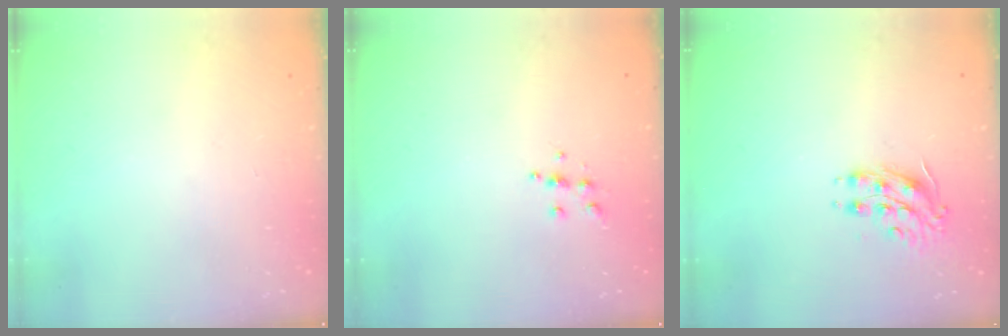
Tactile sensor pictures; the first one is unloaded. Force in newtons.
{"total": 4.7, "press": 4.6, "slide": 0.5}
{"total": 8.2, "press": 8.2, "slide": 0.4}